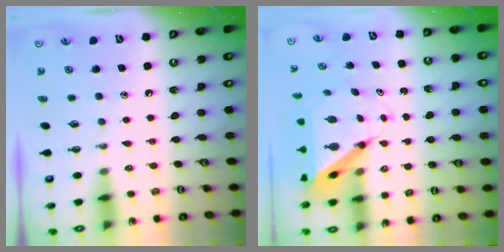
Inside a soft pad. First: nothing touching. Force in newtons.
{"total": 8.7, "press": 8.7, "slide": 0.8}